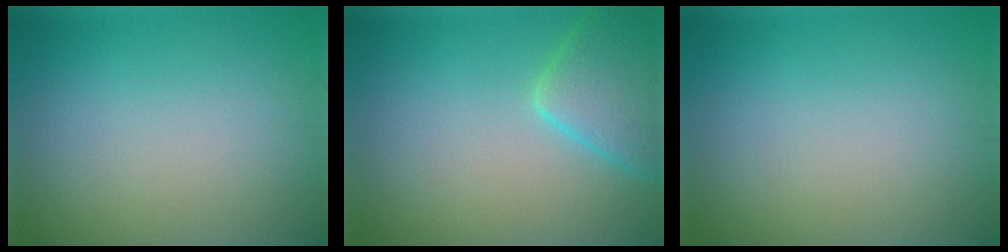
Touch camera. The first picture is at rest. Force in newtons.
{"total": 5.0, "press": 5.0, "slide": 0.4}
{"total": 0.0}